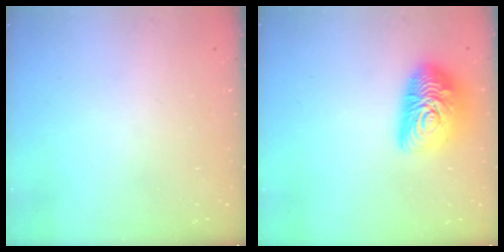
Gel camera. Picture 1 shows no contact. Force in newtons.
{"total": 15.0, "press": 15.0, "slide": 0.8}